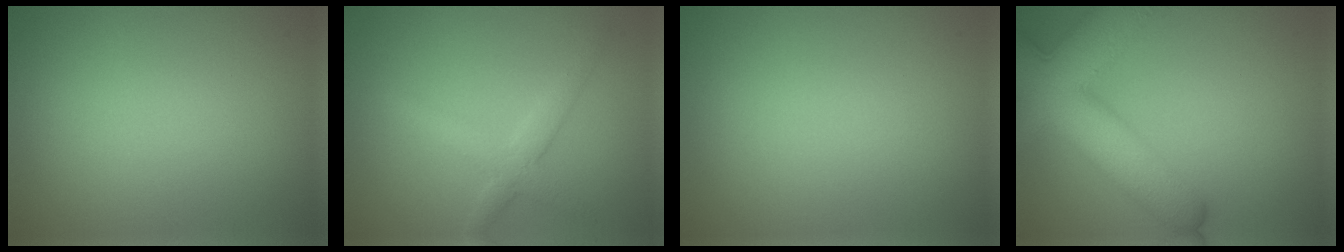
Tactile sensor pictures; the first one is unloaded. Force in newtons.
{"total": 2.7, "press": 2.7, "slide": 0.1}
{"total": 0.0}
{"total": 9.9, "press": 9.9, "slide": 0.4}